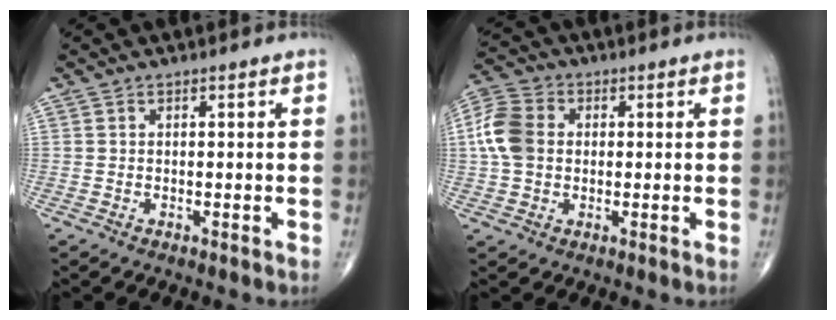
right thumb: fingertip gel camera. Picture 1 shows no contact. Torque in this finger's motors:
{"motor_torque": [-0.27, 0.67, 0.62, -0.06, 0.08]}